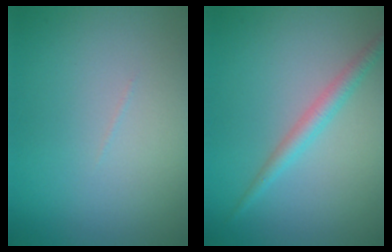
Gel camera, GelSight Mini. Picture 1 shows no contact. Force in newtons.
{"total": 2.1, "press": 2.1, "slide": 0.1}